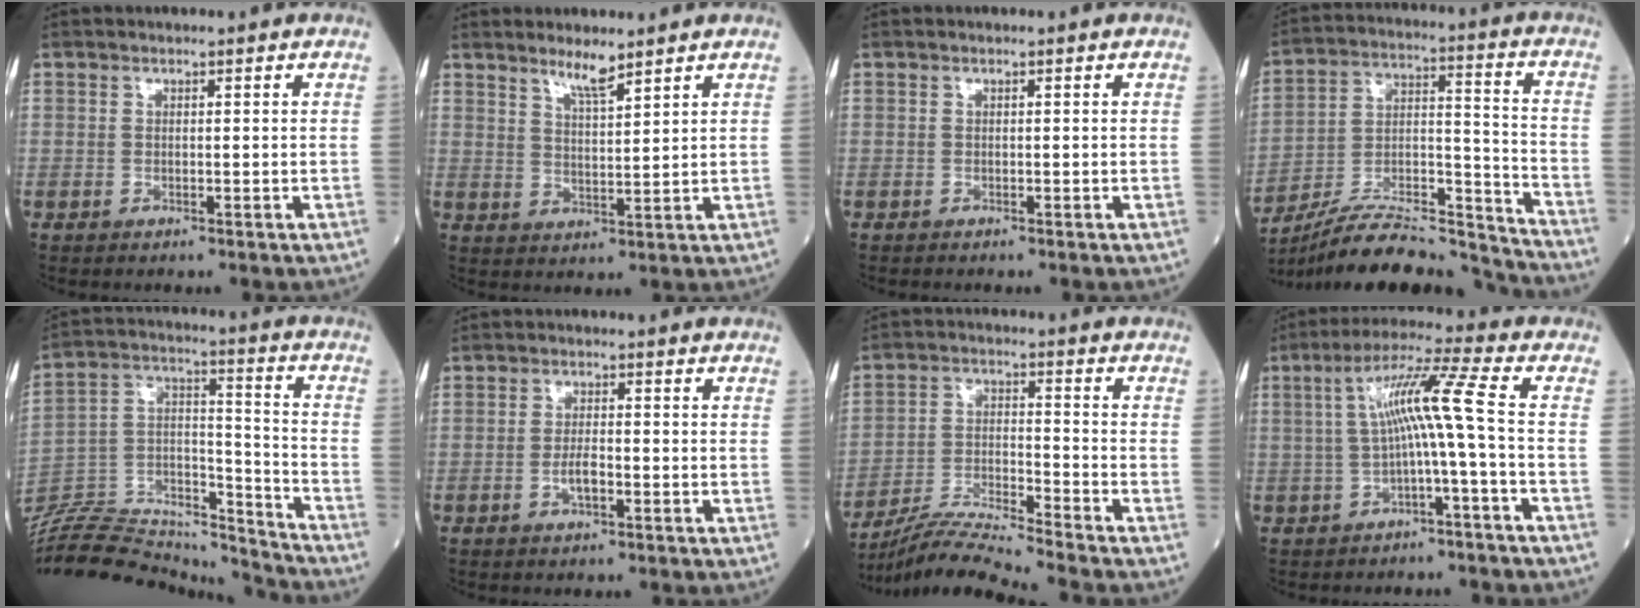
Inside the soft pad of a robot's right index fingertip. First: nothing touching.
{"total": 3.9, "force": [3.3, 0.0, 2.1], "torque": [-0.043, -0.008, 0.061]}
{"total": 0.0}
{"total": 21.3, "force": [-20.2, 1.8, 6.5], "torque": [-0.120, 0.018, -0.332]}
{"total": 24.2, "force": [-23.1, 4.0, 6.0], "torque": [-0.144, 0.027, -0.379]}
{"total": 2.8, "force": [-1.0, 0.8, 2.5], "torque": [-0.048, 0.002, -0.019]}
{"total": 10.3, "force": [-9.7, -2.2, 3.0], "torque": [-0.056, -0.010, -0.181]}
{"total": 8.5, "force": [-0.7, -1.4, 8.4], "torque": [-0.151, 0.029, -0.008]}